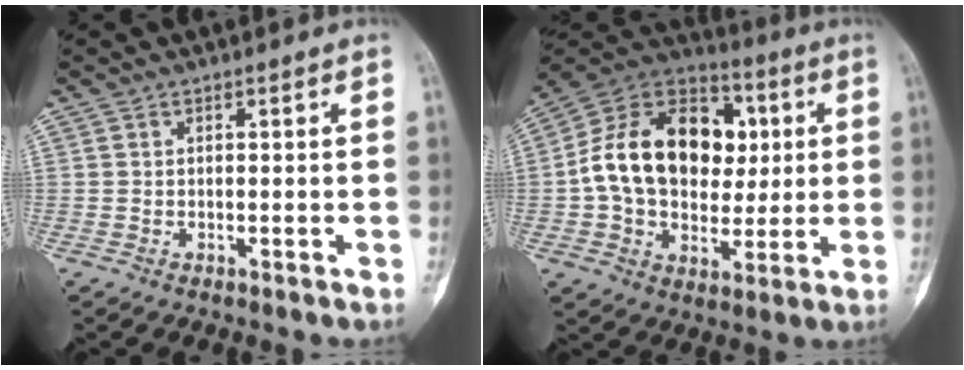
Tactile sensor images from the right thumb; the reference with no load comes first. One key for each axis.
{"total": 23.4, "fx": 2.3, "fy": 16.7, "fz": 16.2, "tx": -0.255, "ty": 0.025, "tz": 0.042}